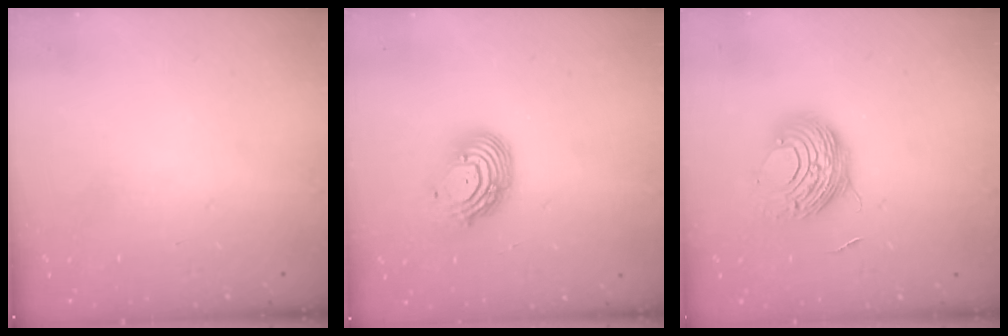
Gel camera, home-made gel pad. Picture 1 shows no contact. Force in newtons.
{"total": 11.5, "press": 11.5, "slide": 1.1}
{"total": 10.7, "press": 10.7, "slide": 0.6}